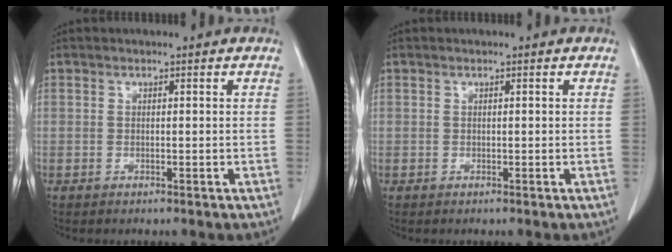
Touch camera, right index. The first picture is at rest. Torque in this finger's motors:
{"motor_torque": [-0.07, 0.03, -0.02, -0.01]}